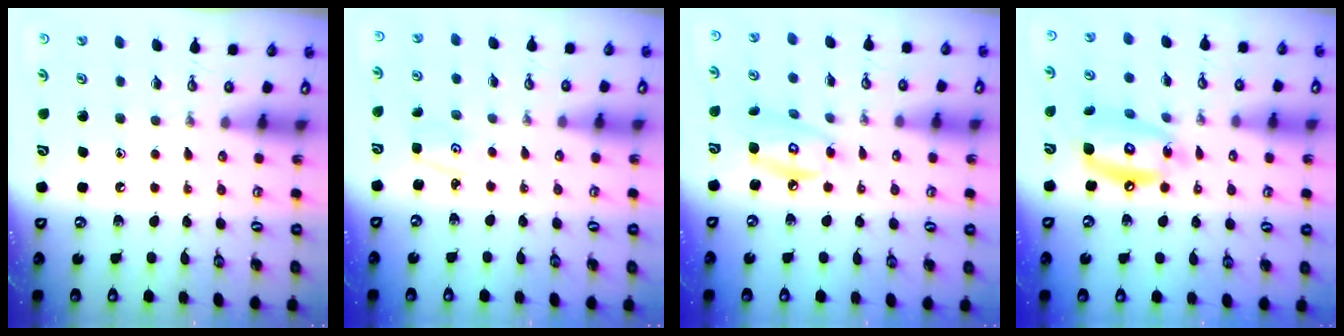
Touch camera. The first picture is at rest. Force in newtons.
{"total": 2.5, "press": 2.5, "slide": 0.3}
{"total": 9.3, "press": 9.3, "slide": 0.6}
{"total": 14.7, "press": 14.6, "slide": 1.8}